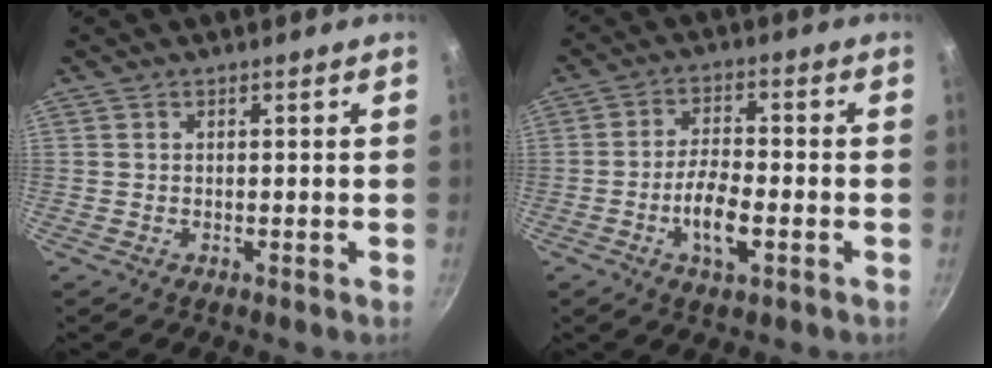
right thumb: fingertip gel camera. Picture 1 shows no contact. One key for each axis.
{"total": 7.6, "fx": -2.6, "fy": 2.9, "fz": 6.6, "tx": -0.122, "ty": 0.016, "tz": -0.052}